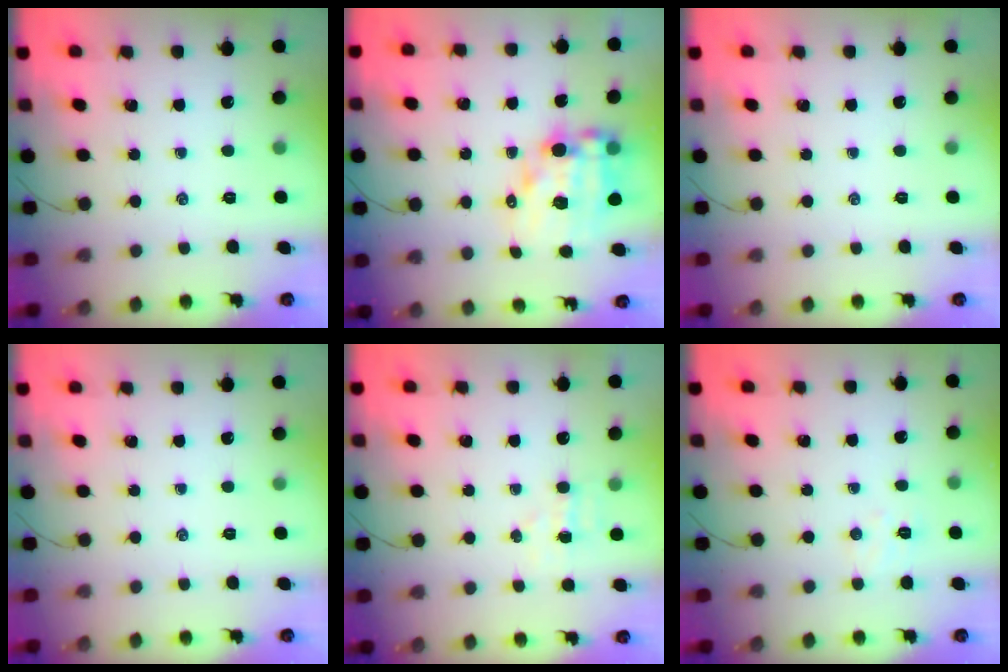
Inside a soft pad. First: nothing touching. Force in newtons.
{"total": 13.3, "press": 12.7, "slide": 3.7}
{"total": 0.0}
{"total": 0.0}
{"total": 4.0, "press": 3.9, "slide": 1.1}
{"total": 4.2, "press": 4.1, "slide": 0.9}